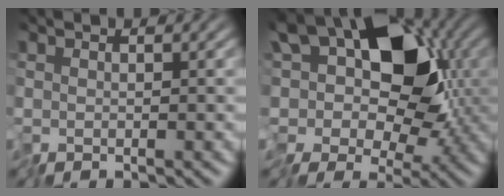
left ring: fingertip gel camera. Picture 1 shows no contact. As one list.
[{"total": 10.9, "force": [1.2, 7.3, 8.0], "torque": [-0.096, 0.000, 0.003]}]